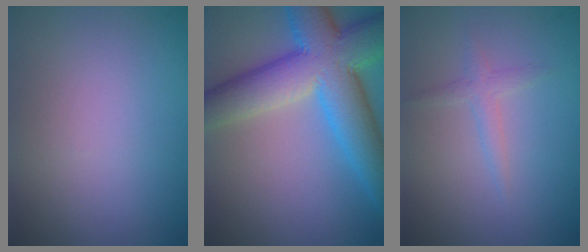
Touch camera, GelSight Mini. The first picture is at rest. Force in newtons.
{"total": 10.9, "press": 10.9, "slide": 0.5}
{"total": 1.3, "press": 1.3, "slide": 0.1}